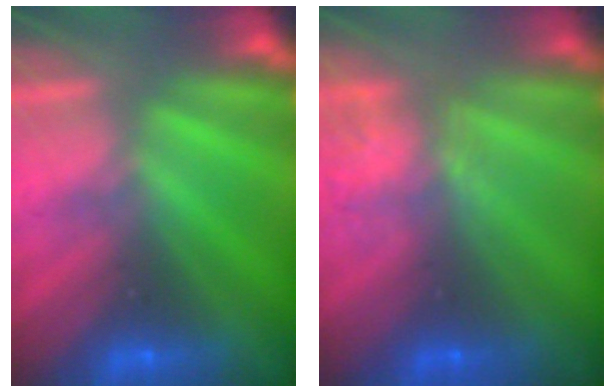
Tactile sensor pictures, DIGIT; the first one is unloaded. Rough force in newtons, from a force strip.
{"total": 4.5}